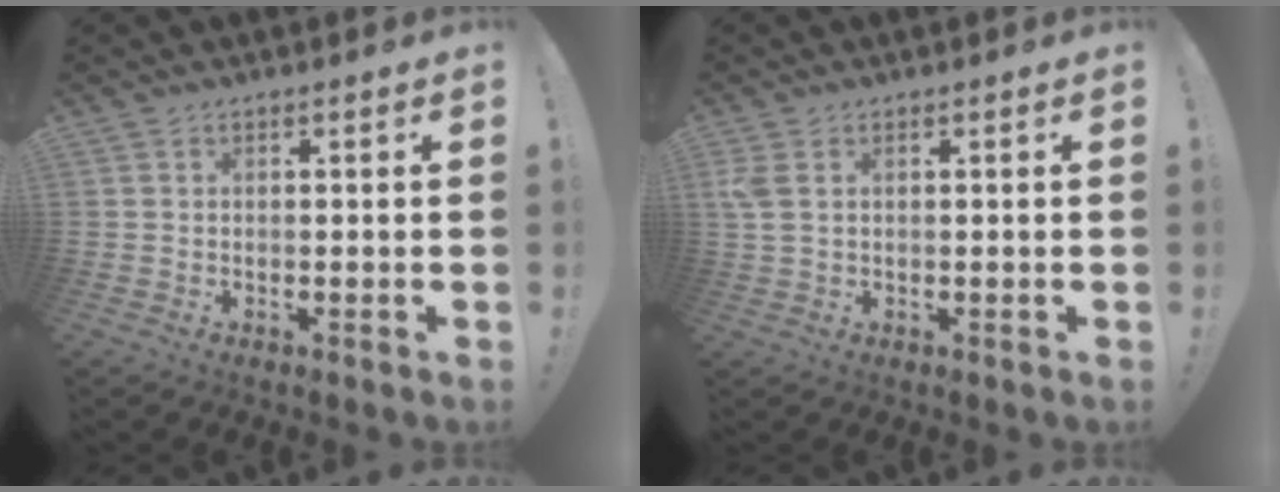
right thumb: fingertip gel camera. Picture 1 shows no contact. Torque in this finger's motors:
{"motor_torque": [0.00, 0.00, 0.16, -0.14, 0.00]}